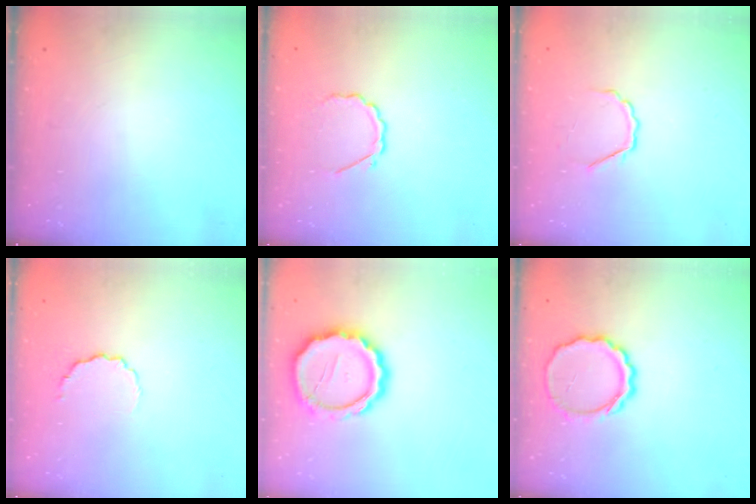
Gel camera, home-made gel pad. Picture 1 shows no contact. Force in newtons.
{"total": 3.9, "press": 3.7, "slide": 1.3}
{"total": 3.6, "press": 3.5, "slide": 0.8}
{"total": 4.2, "press": 4.0, "slide": 1.3}
{"total": 14.1, "press": 13.9, "slide": 2.2}
{"total": 9.4, "press": 9.1, "slide": 2.1}